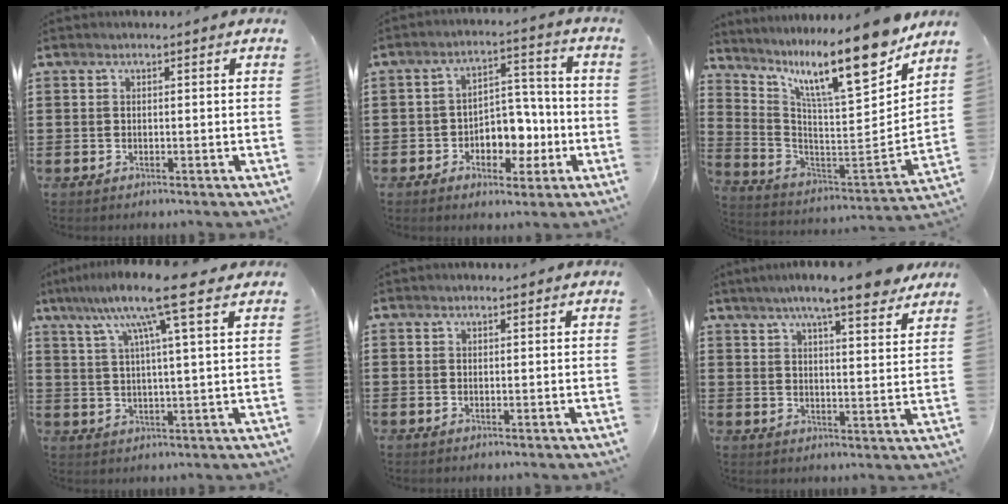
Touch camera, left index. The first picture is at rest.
{"total": 6.1, "force": [-1.9, 4.6, 3.5], "torque": [-0.062, 0.011, -0.036]}
{"total": 15.2, "force": [10.6, 2.7, 10.5], "torque": [-0.195, -0.071, 0.171]}
{"total": 10.9, "force": [6.6, 0.3, 8.6], "torque": [-0.167, -0.014, 0.105]}
{"total": 0.6, "force": [0.5, 0.4, 0.1], "torque": [-0.003, 0.002, 0.010]}
{"total": 8.1, "force": [6.7, 0.6, 4.6], "torque": [-0.092, -0.024, 0.114]}